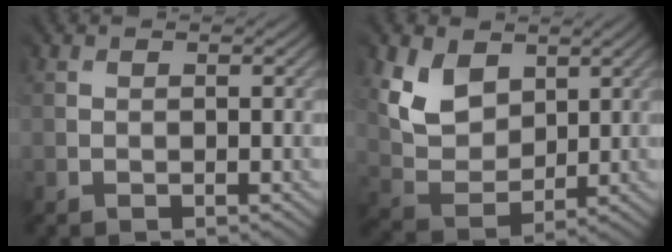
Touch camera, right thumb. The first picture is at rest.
{"total": 6.6, "force": [3.7, 4.7, 2.9], "torque": [-0.095, -0.009, 0.067]}